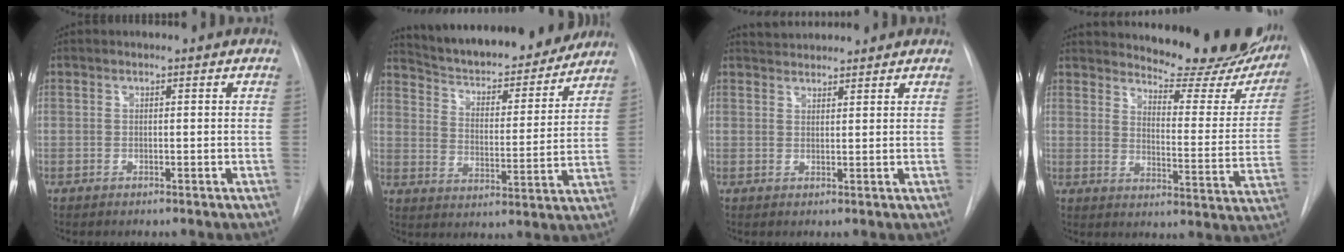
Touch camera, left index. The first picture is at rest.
{"total": 20.4, "force": [18.6, 4.4, 7.2], "torque": [-0.114, -0.012, 0.266]}
{"total": 3.2, "force": [3.2, 0.4, 0.3], "torque": [-0.010, 0.028, 0.057]}
{"total": 21.9, "force": [19.8, 5.3, 7.5], "torque": [-0.092, -0.087, 0.231]}